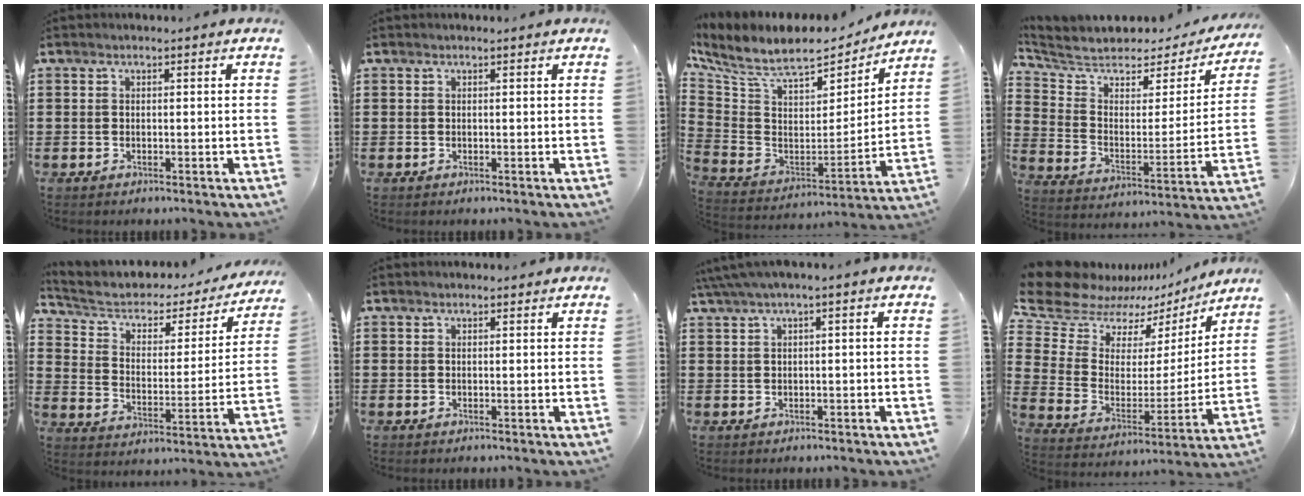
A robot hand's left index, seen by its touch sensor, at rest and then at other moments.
{"total": 0.0}
{"total": 9.4, "force": [7.6, 2.8, 4.7], "torque": [-0.128, -0.051, 0.130]}
{"total": 5.0, "force": [4.2, 2.1, 1.8], "torque": [-0.065, -0.034, 0.067]}
{"total": 4.3, "force": [2.5, 2.7, 2.3], "torque": [-0.063, -0.015, 0.035]}
{"total": 0.5, "force": [0.5, 0.2, 0.1], "torque": [-0.003, 0.001, 0.009]}
{"total": 2.1, "force": [0.3, 0.0, 2.1], "torque": [-0.043, -0.005, 0.004]}
{"total": 10.5, "force": [8.4, 5.6, 2.9], "torque": [-0.107, -0.054, 0.148]}